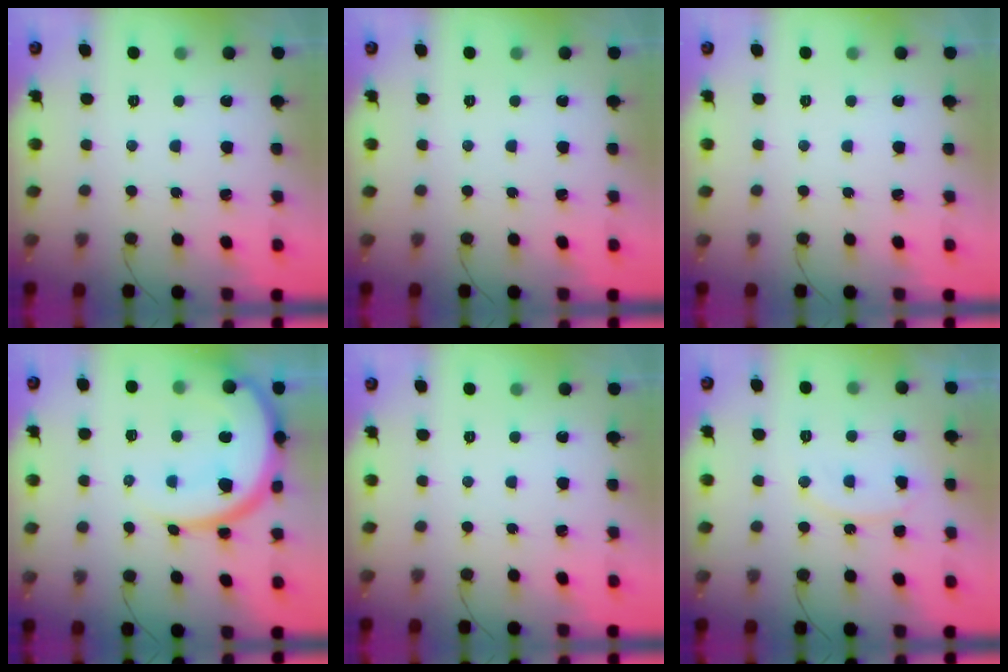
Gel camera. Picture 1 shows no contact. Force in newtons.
{"total": 0.0}
{"total": 0.0}
{"total": 15.6, "press": 15.5, "slide": 1.5}
{"total": 0.0}
{"total": 9.4, "press": 9.3, "slide": 0.5}